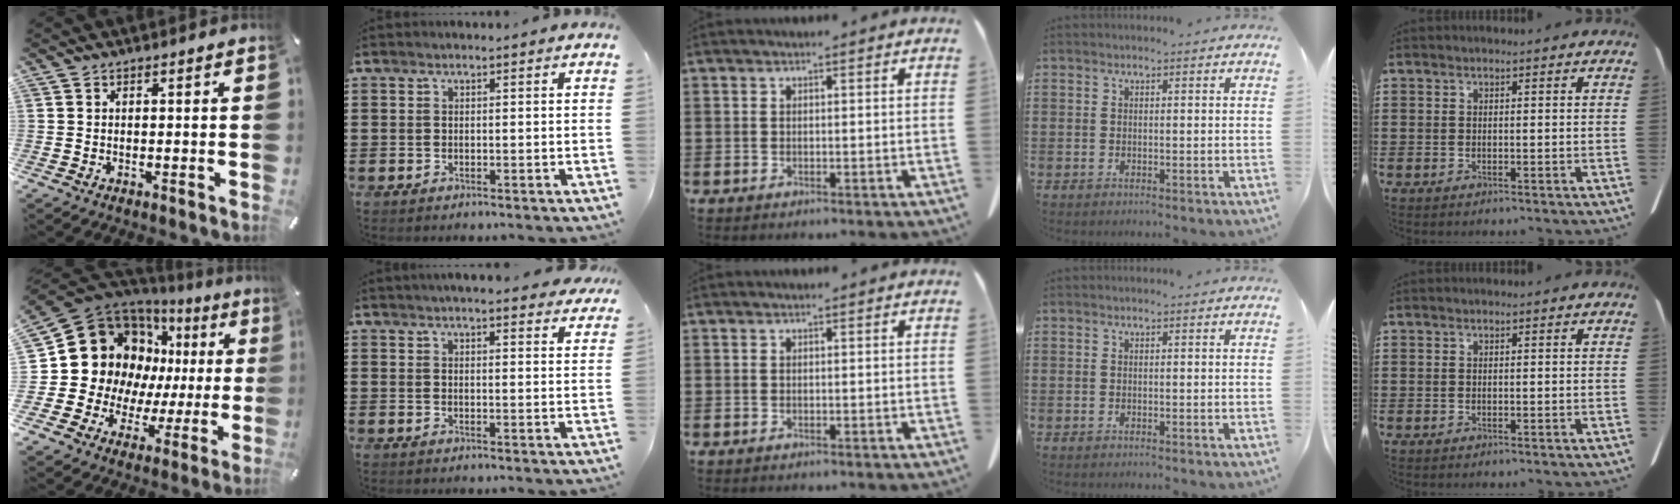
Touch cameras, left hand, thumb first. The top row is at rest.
{"thumb": {"total": 19.2, "force": [6.4, 15.5, 9.4], "torque": [-0.170, -0.053, 0.137]}, "index": {"total": 3.7, "force": [3.6, 0.0, 1.1], "torque": [-0.033, -0.007, 0.065]}}